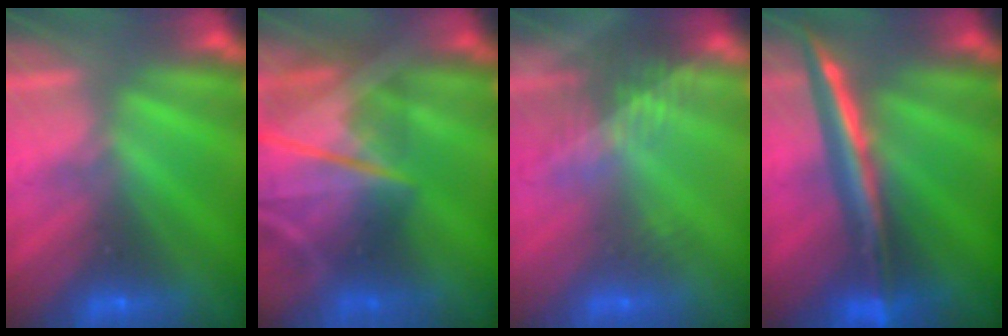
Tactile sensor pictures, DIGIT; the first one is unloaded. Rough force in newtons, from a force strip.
{"total": 7.2}
{"total": 2.4}
{"total": 2.9}